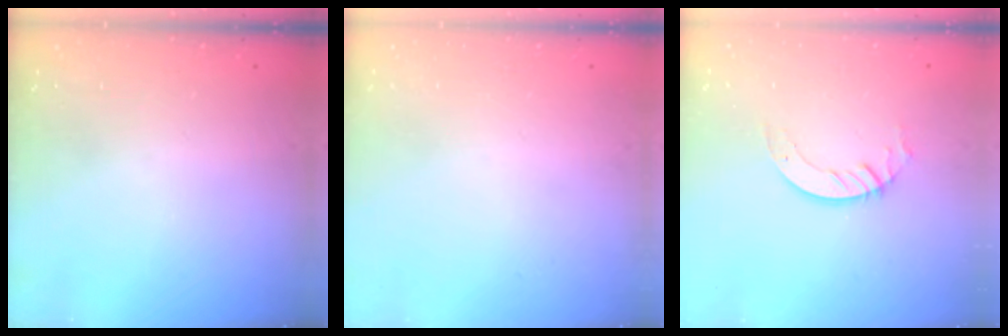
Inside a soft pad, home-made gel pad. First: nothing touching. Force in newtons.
{"total": 0.0}
{"total": 2.8, "press": 2.8, "slide": 0.2}